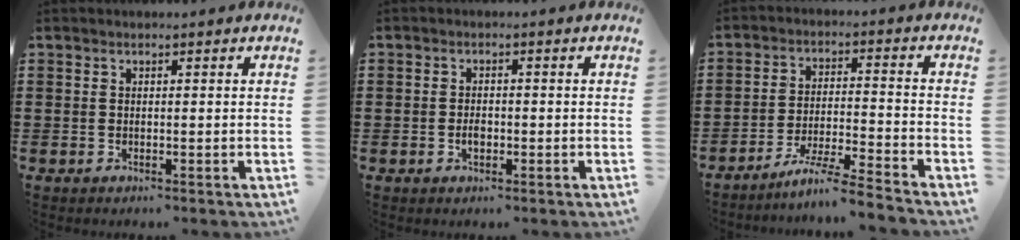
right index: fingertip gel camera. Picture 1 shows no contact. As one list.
[{"total": 1.6, "force": [-0.5, 1.2, 1.1], "torque": [-0.022, 0.001, -0.009]}, {"total": 6.6, "force": [-5.8, -1.0, 3.0], "torque": [-0.059, -0.015, -0.112]}]